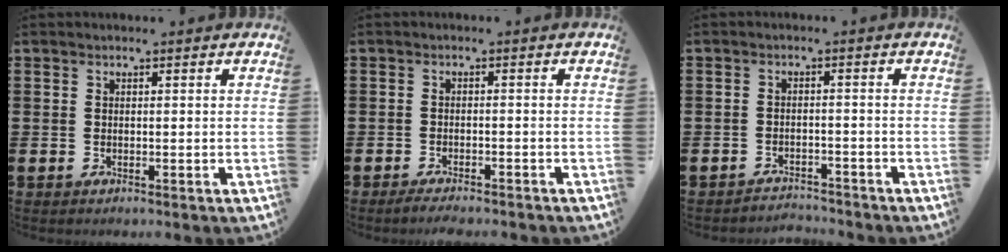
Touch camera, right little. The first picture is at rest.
{"total": 1.7, "force": [-1.6, 0.0, 0.5], "torque": [-0.011, 0.002, -0.031]}
{"total": 2.1, "force": [-2.1, 0.0, -0.3], "torque": [-0.002, 0.004, -0.047]}